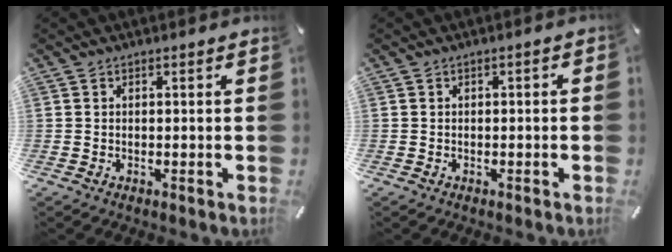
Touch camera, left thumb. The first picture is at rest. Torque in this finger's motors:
{"motor_torque": [-0.16, -0.12, -0.17, 0.14, -0.02]}